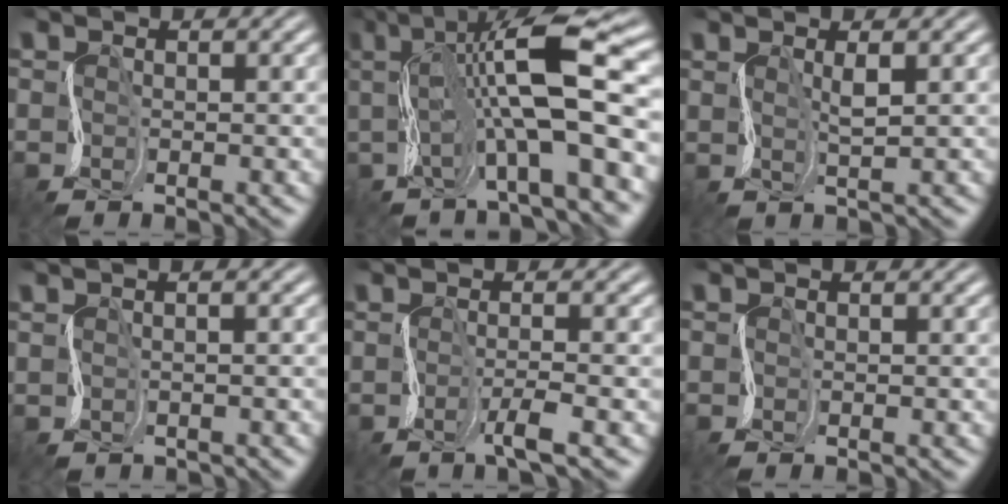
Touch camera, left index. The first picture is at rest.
{"total": 12.3, "force": [2.3, 2.7, 11.8], "torque": [-0.199, 0.038, 0.036]}
{"total": 2.2, "force": [1.9, -0.9, -0.5], "torque": [-0.002, 0.014, 0.027]}
{"total": 1.4, "force": [1.3, -0.1, -0.4], "torque": [0.013, 0.010, 0.006]}
{"total": 1.1, "force": [0.1, -0.6, 1.0], "torque": [-0.023, 0.008, -0.014]}
{"total": 0.0}